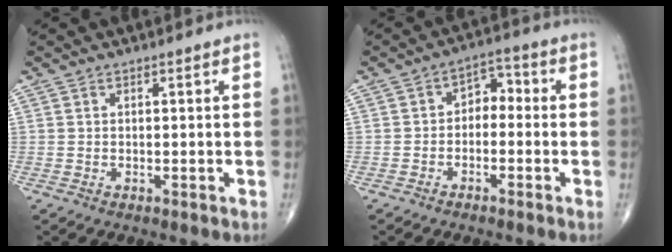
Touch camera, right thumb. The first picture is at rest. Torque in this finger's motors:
{"motor_torque": [-0.40, -0.05, 0.18, 0.11, 0.03]}